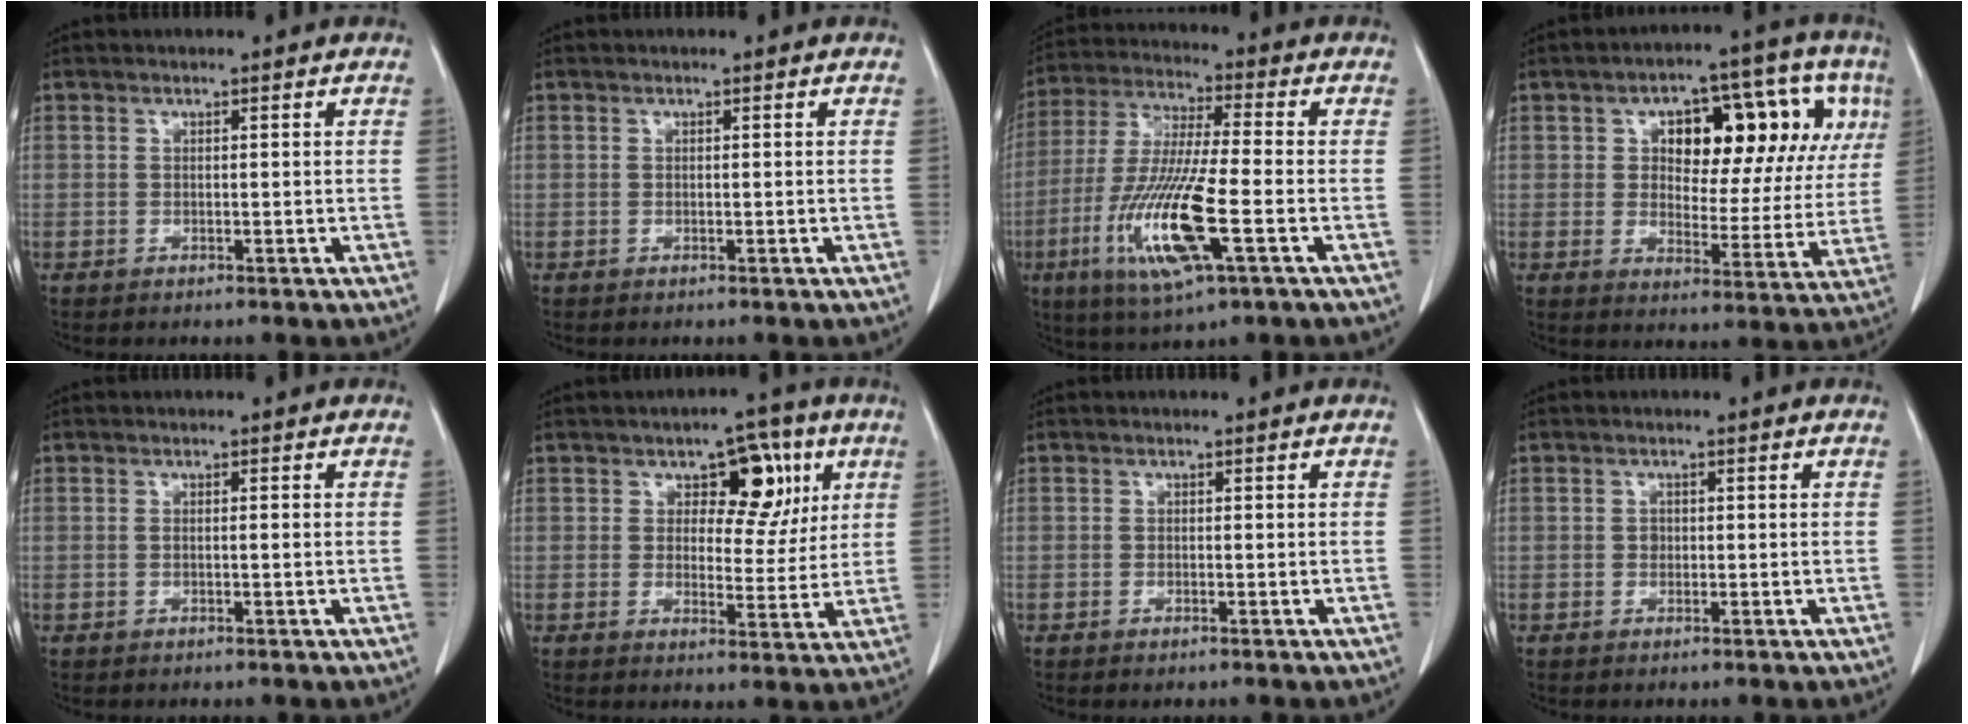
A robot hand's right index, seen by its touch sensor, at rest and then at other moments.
{"total": 0.0}
{"total": 15.5, "force": [-5.0, 1.4, 14.6], "torque": [-0.306, -0.024, -0.093]}
{"total": 15.9, "force": [5.5, 7.8, 12.7], "torque": [-0.164, 0.035, 0.083]}
{"total": 0.7, "force": [-0.1, 0.1, 0.7], "torque": [-0.015, 0.000, 0.000]}
{"total": 8.5, "force": [3.3, 4.8, 6.1], "torque": [-0.062, 0.016, 0.046]}
{"total": 0.7, "force": [-0.6, 0.2, 0.4], "torque": [-0.011, -0.002, -0.006]}
{"total": 0.9, "force": [0.0, 0.8, 0.4], "torque": [-0.005, 0.002, -0.001]}